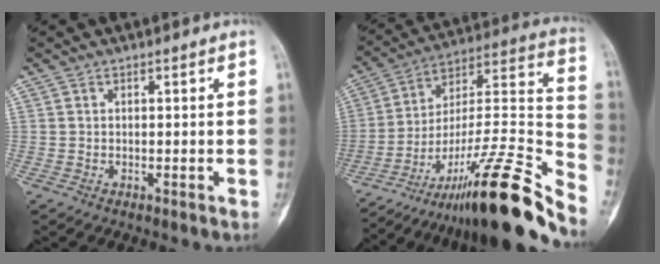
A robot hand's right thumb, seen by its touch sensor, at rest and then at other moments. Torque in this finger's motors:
{"motor_torque": [3.77, 0.90, 1.27, -1.50, 0.16]}